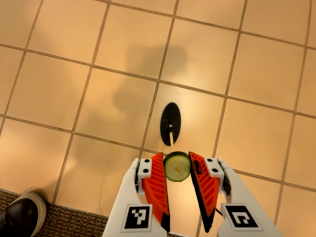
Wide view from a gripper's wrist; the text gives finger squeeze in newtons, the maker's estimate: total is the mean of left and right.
{"total": 6.4, "left": 6.1, "right": 6.7}